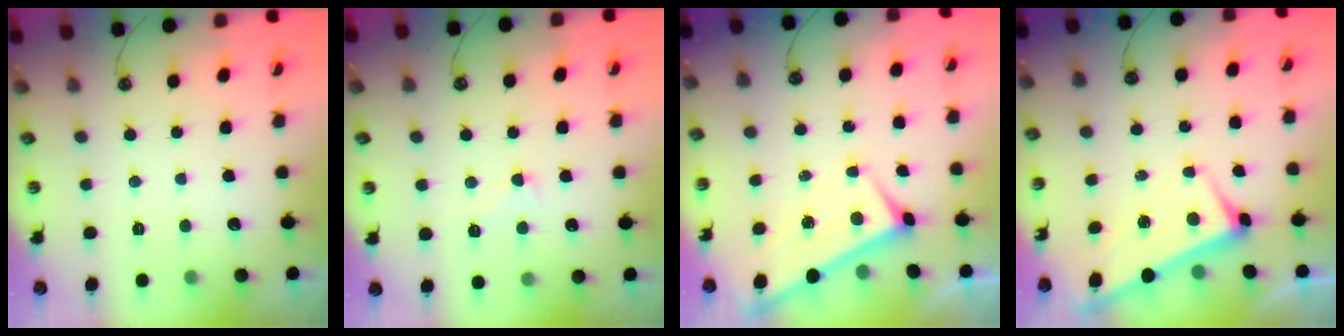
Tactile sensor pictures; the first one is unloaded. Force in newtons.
{"total": 2.4, "press": 2.3, "slide": 0.7}
{"total": 1.7, "press": 1.7, "slide": 0.1}
{"total": 2.7, "press": 2.7, "slide": 0.4}